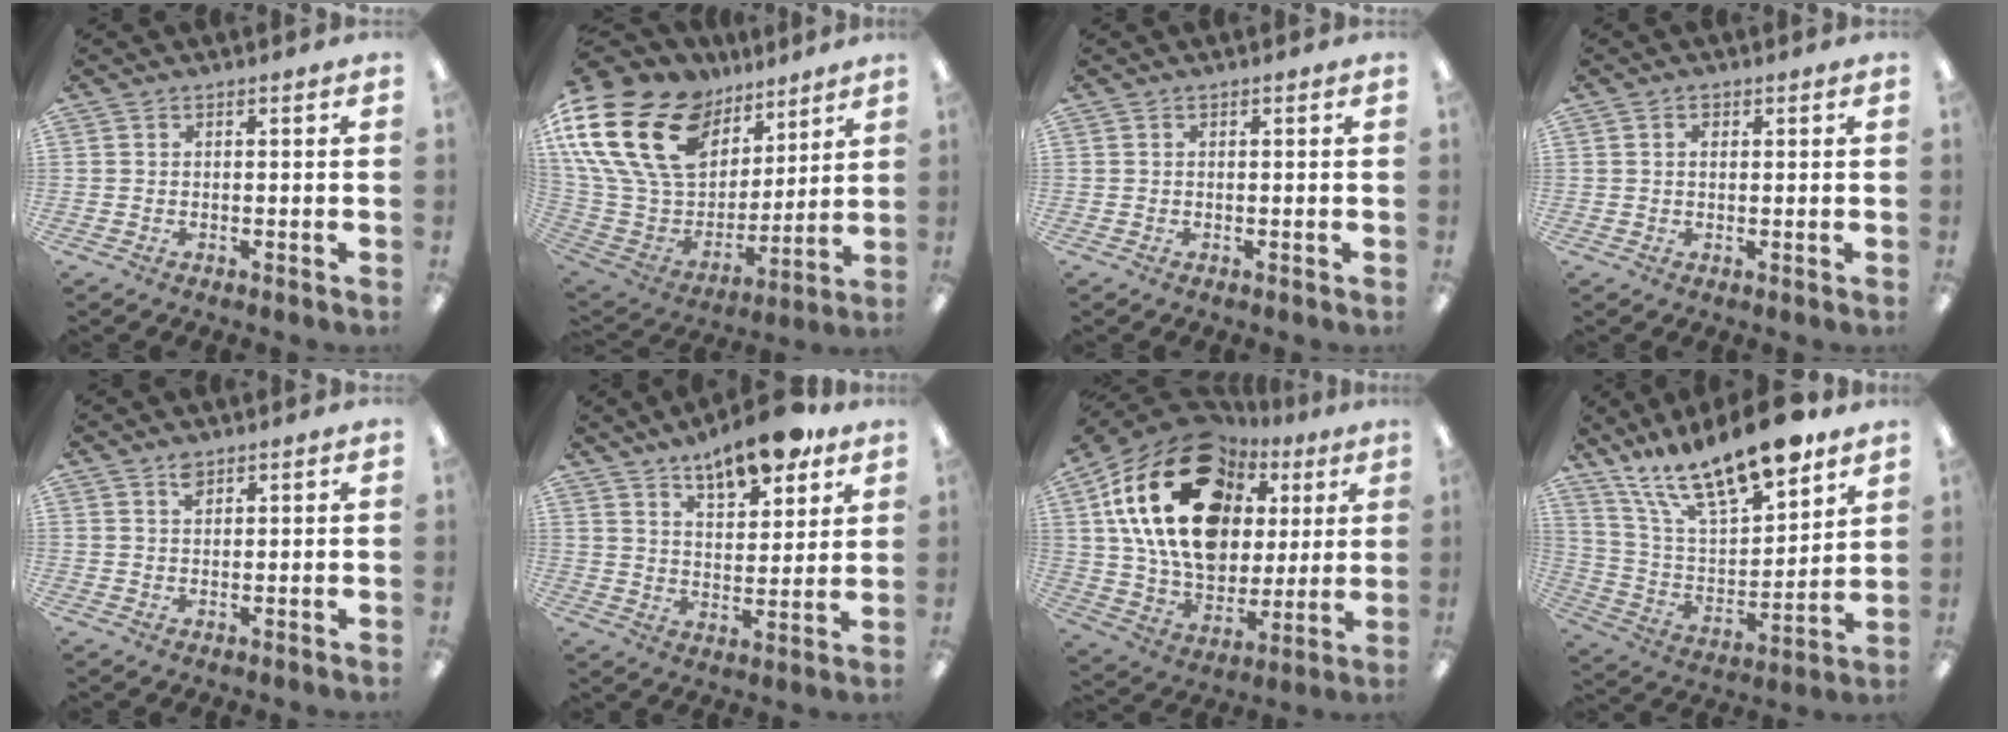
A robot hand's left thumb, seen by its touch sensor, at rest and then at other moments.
{"total": 24.7, "force": [11.5, 16.3, 14.5], "torque": [-0.323, -0.050, 0.225]}
{"total": 0.0}
{"total": 1.4, "force": [0.5, 0.9, 0.9], "torque": [-0.012, 0.000, 0.006]}
{"total": 2.2, "force": [1.7, 1.0, 0.9], "torque": [-0.014, -0.005, 0.030]}
{"total": 12.6, "force": [9.9, 4.3, 6.6], "torque": [-0.096, -0.051, 0.171]}
{"total": 26.0, "force": [10.3, 17.2, 16.5], "torque": [-0.307, -0.042, 0.184]}
{"total": 21.0, "force": [17.1, 5.6, 10.8], "torque": [-0.199, -0.113, 0.295]}